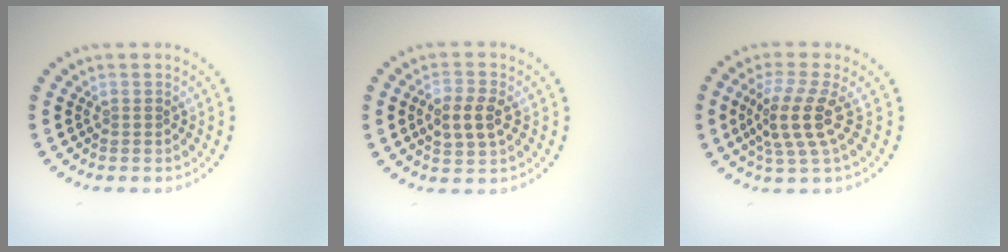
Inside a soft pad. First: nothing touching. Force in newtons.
{"total": 3.0, "press": 3.0, "slide": 0.4}
{"total": 3.8, "press": 3.1, "slide": 2.2}